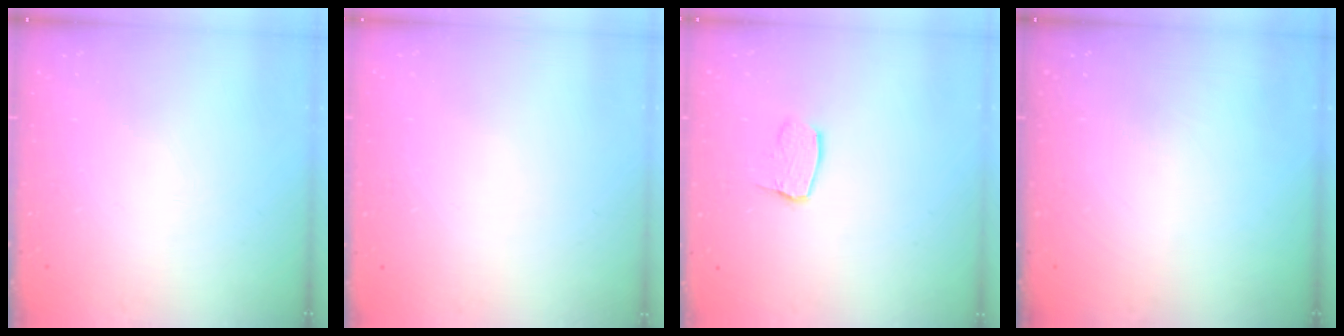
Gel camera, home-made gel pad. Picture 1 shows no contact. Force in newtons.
{"total": 0.0}
{"total": 6.8, "press": 6.8, "slide": 0.5}
{"total": 0.0}